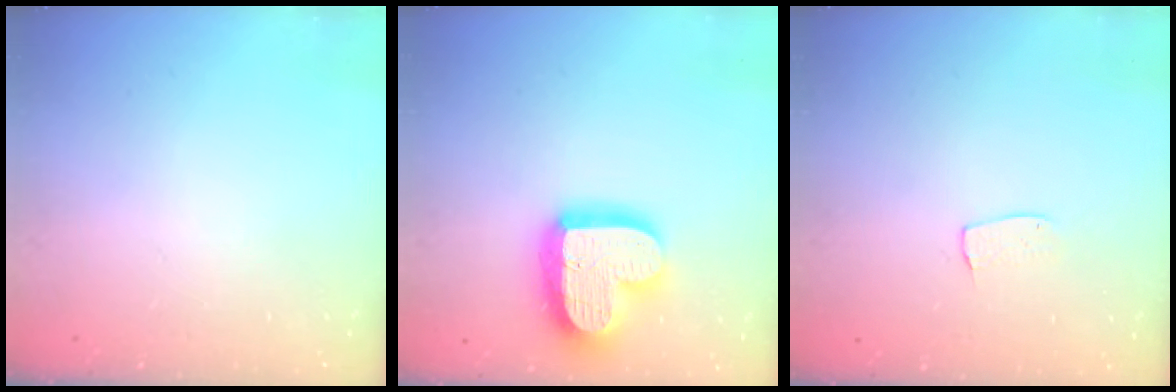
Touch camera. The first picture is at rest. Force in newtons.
{"total": 19.0, "press": 19.0, "slide": 1.6}
{"total": 5.3, "press": 5.3, "slide": 0.3}